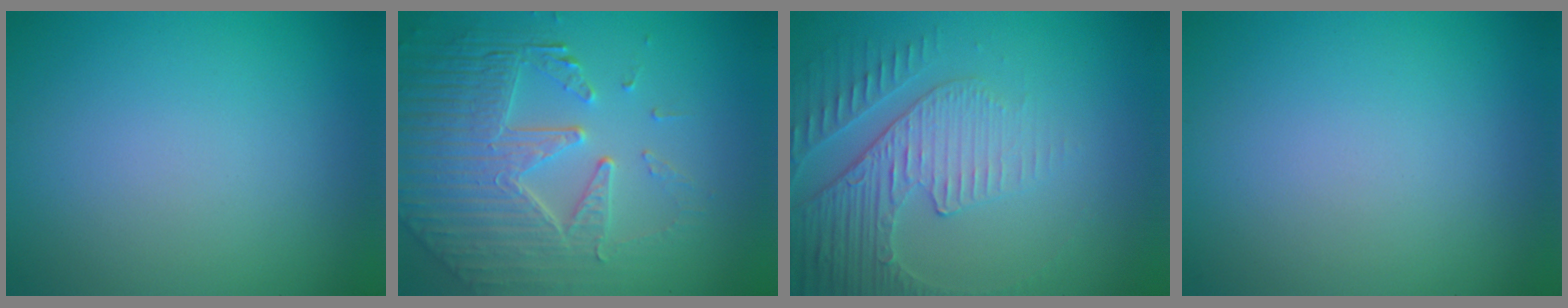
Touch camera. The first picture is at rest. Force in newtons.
{"total": 7.7, "press": 5.5, "slide": 5.3}
{"total": 4.0, "press": 3.9, "slide": 1.0}
{"total": 0.0}